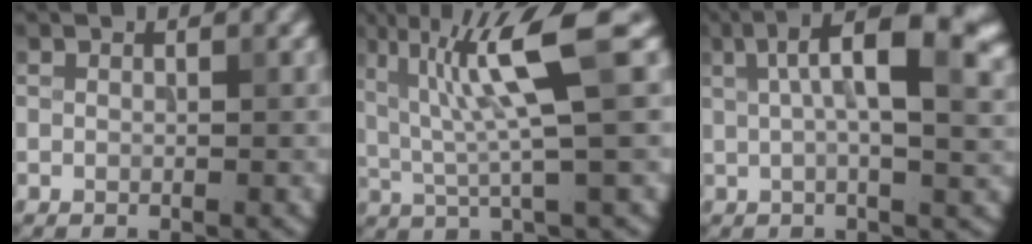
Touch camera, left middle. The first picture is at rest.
{"total": 7.8, "force": [2.1, 1.0, 7.5], "torque": [-0.138, 0.011, 0.037]}
{"total": 9.3, "force": [2.5, 3.0, 8.5], "torque": [-0.121, 0.013, 0.034]}